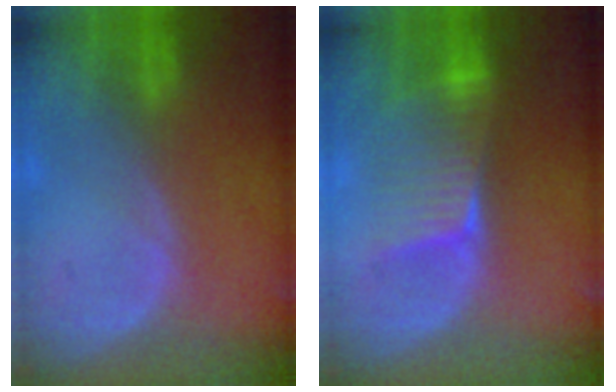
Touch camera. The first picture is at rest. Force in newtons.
{"total": 6.6, "press": 6.6, "slide": 0.6}